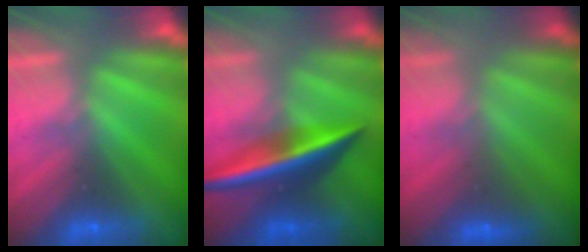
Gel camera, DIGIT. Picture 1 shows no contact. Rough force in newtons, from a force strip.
{"total": 2.5}
{"total": 2.4}